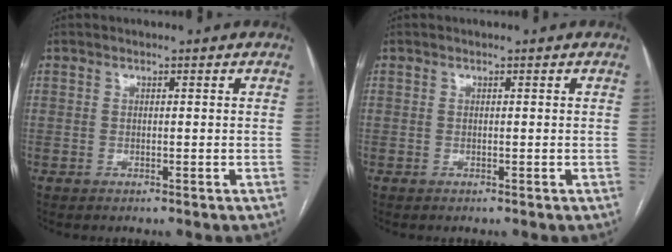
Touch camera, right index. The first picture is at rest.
{"total": 0.0}